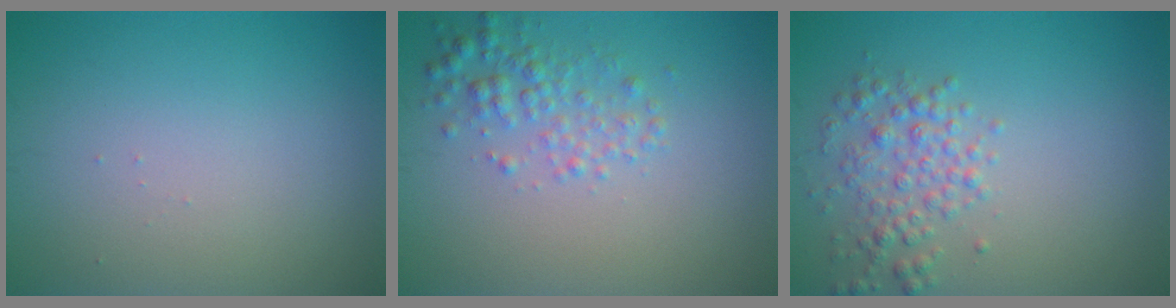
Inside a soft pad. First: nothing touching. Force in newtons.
{"total": 2.5, "press": 2.5, "slide": 0.1}
{"total": 2.8, "press": 2.8, "slide": 0.1}